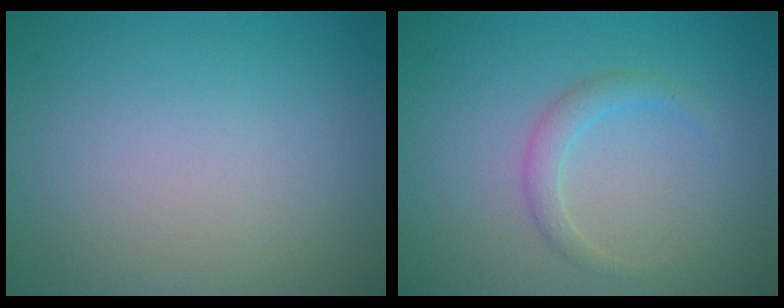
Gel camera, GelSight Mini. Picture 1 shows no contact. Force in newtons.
{"total": 1.7, "press": 1.7, "slide": 0.1}